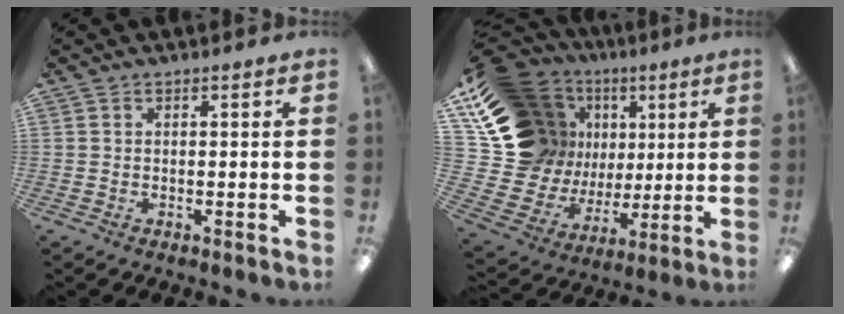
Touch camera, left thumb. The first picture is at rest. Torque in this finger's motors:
{"motor_torque": [2.00, 1.83, 0.07, -0.27, 0.14]}